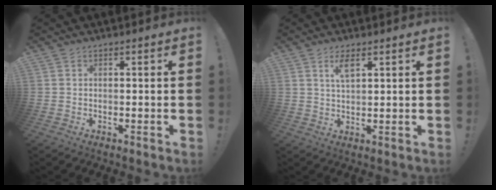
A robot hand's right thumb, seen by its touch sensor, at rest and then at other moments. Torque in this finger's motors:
{"motor_torque": [-0.20, 0.98, 0.68, 0.21, 0.06]}